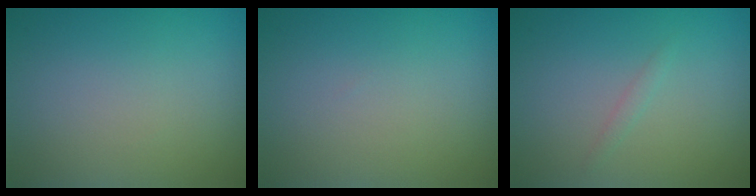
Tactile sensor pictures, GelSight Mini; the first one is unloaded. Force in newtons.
{"total": 0.0}
{"total": 0.6, "press": 0.6, "slide": 0.0}